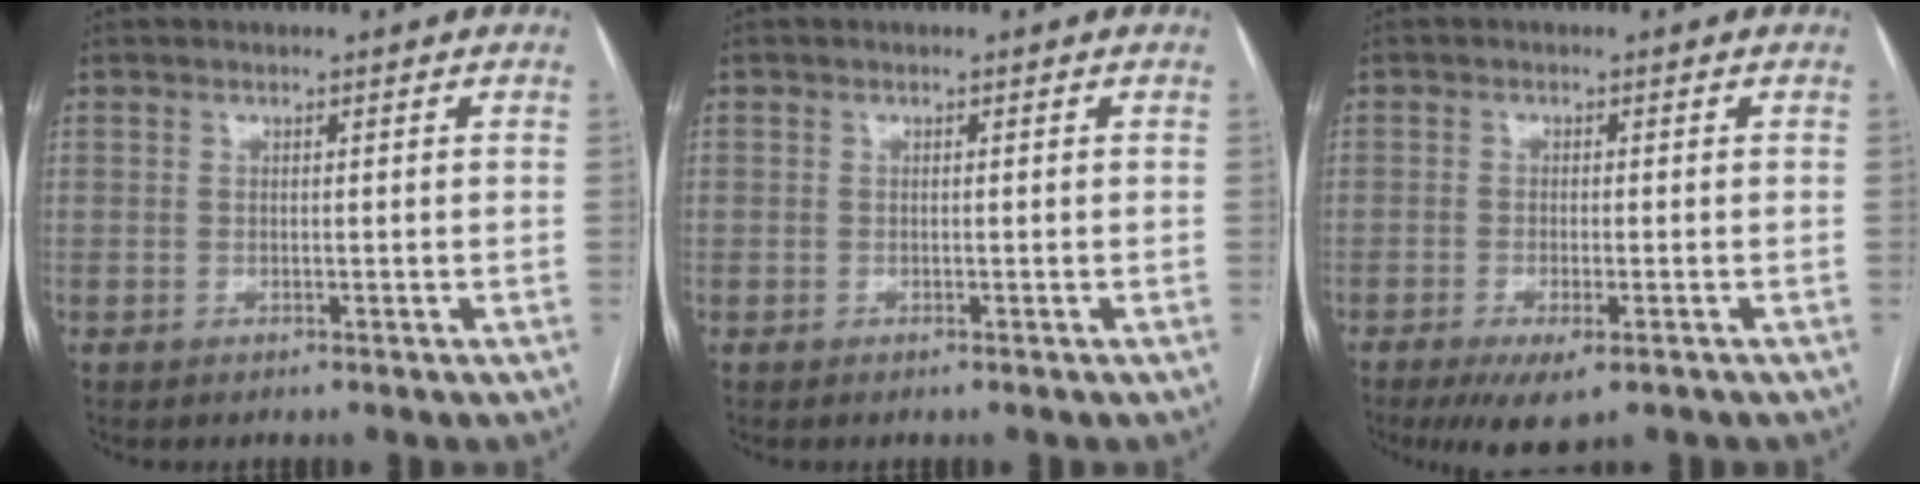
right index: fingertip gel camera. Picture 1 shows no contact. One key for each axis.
{"total": 0.5, "fx": -0.2, "fy": 0.5, "fz": 0.0, "tx": 0.002, "ty": 0.006, "tz": -0.006}
{"total": 6.0, "fx": -3.8, "fy": 1.5, "fz": 4.4, "tx": -0.070, "ty": -0.014, "tz": -0.057}